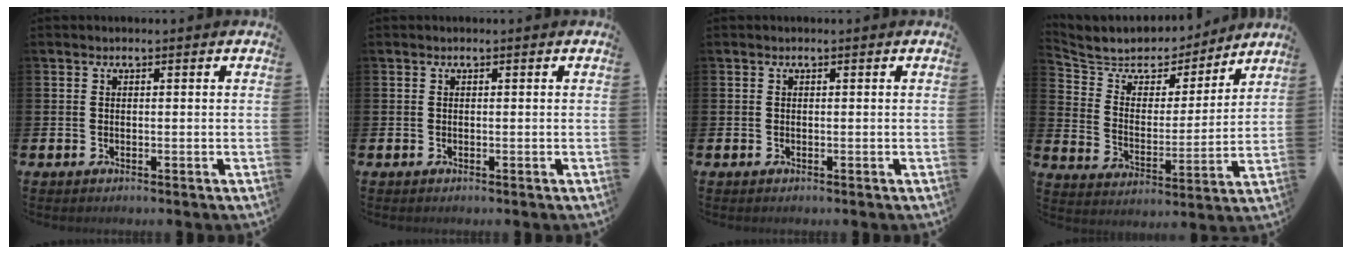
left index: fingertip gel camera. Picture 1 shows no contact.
{"total": 0.0}
{"total": 0.0}
{"total": 6.3, "force": [5.7, 2.8, 0.4], "torque": [-0.057, -0.042, 0.098]}